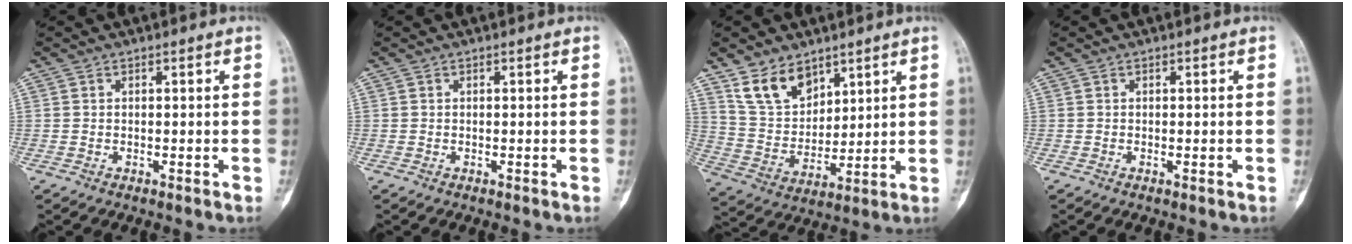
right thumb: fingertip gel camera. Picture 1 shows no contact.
{"total": 0.0}
{"total": 10.7, "force": [7.2, 6.5, 4.5], "torque": [-0.062, -0.038, 0.150]}
{"total": 0.0}